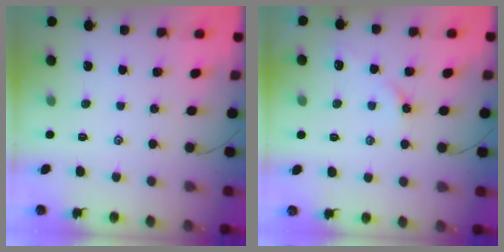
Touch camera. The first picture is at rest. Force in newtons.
{"total": 2.2, "press": 2.1, "slide": 0.6}